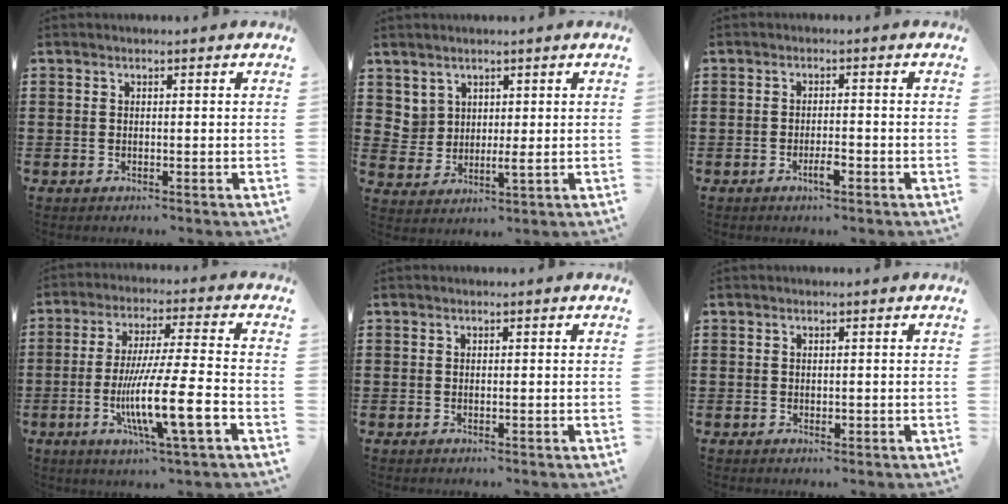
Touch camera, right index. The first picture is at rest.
{"total": 3.3, "force": [2.2, 2.2, 1.0], "torque": [-0.034, 0.004, 0.044]}
{"total": 2.9, "force": [-1.5, 0.7, 2.3], "torque": [-0.046, -0.001, -0.029]}
{"total": 13.2, "force": [-4.4, 1.2, 12.4], "torque": [-0.236, -0.011, -0.084]}
{"total": 0.0}
{"total": 0.5, "force": [-0.1, 0.3, 0.4], "torque": [-0.009, -0.001, -0.002]}